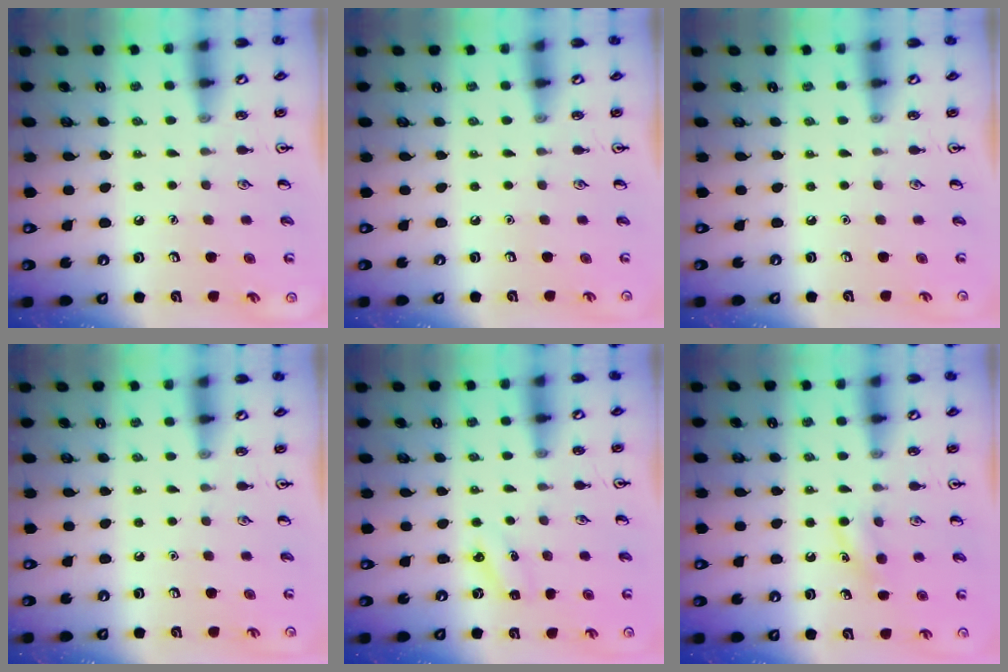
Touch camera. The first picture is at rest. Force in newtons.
{"total": 0.0}
{"total": 0.0}
{"total": 0.0}
{"total": 2.8, "press": 2.6, "slide": 1.0}
{"total": 6.0, "press": 5.7, "slide": 1.8}